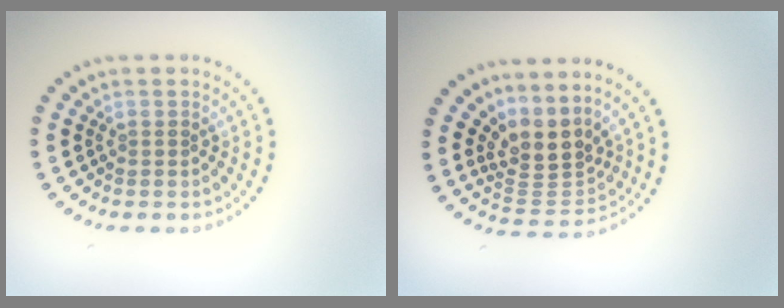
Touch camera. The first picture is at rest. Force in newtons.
{"total": 3.7, "press": 2.6, "slide": 2.5}